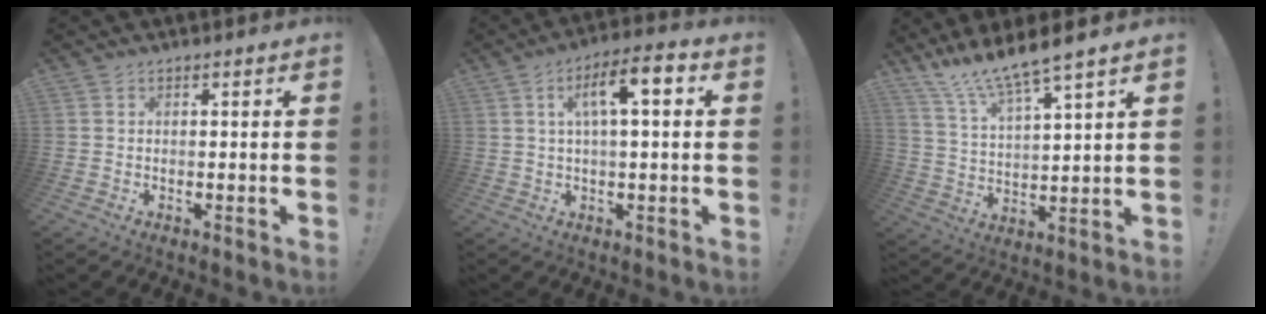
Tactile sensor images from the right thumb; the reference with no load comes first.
{"total": 9.4, "force": [2.1, 2.8, 8.7], "torque": [-0.144, 0.008, 0.030]}
{"total": 9.9, "force": [9.0, -0.4, 4.1], "torque": [-0.098, -0.066, 0.157]}